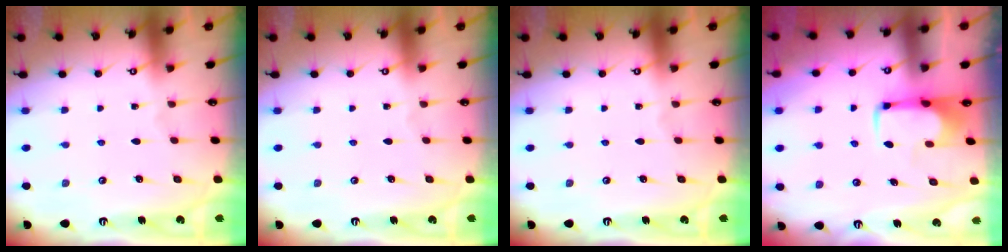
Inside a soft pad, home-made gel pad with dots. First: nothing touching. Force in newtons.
{"total": 0.0}
{"total": 0.0}
{"total": 2.0, "press": 1.9, "slide": 0.4}